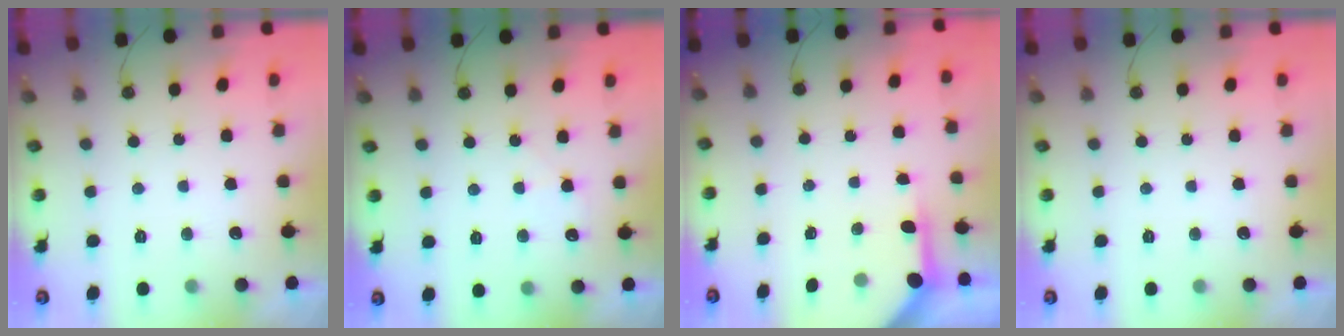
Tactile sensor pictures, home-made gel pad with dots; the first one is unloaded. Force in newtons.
{"total": 5.0, "press": 4.9, "slide": 0.7}
{"total": 3.9, "press": 3.8, "slide": 0.3}
{"total": 0.0}